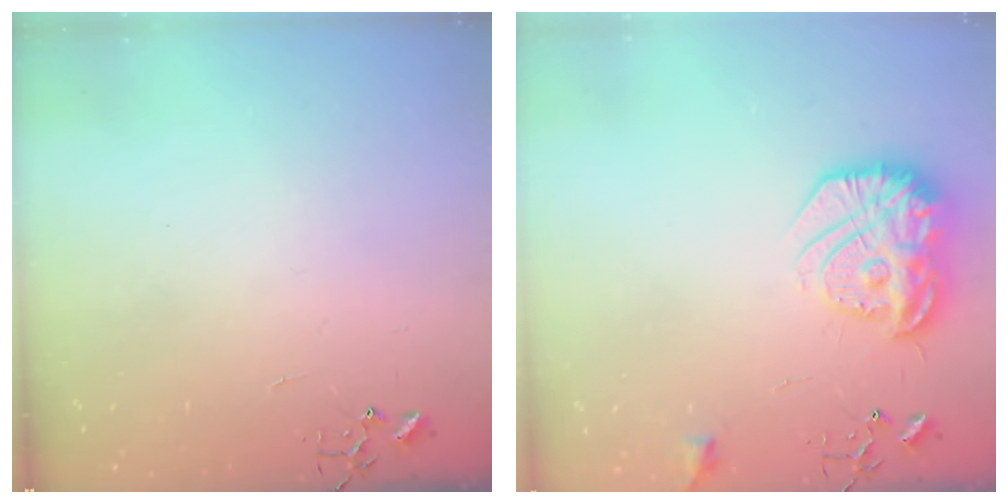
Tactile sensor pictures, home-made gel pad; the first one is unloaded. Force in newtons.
{"total": 17.6, "press": 17.6, "slide": 1.3}